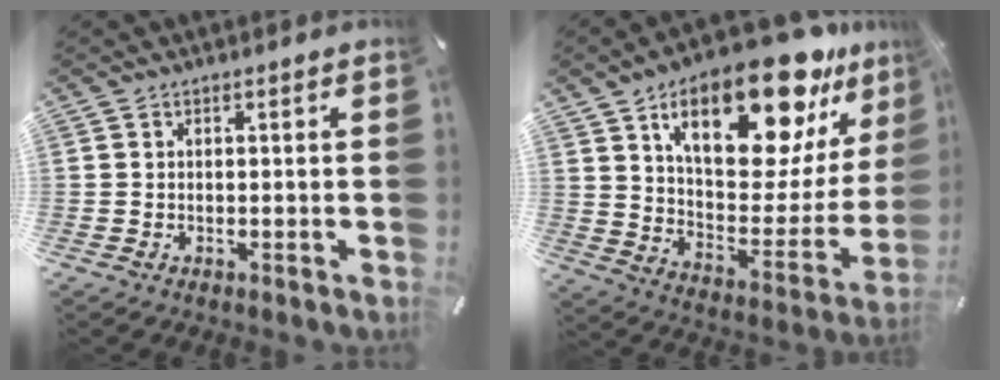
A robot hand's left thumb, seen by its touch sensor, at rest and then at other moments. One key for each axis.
{"total": 26.2, "fx": 17.7, "fy": 10.7, "fz": 16.1, "tx": -0.240, "ty": -0.111, "tz": 0.296}